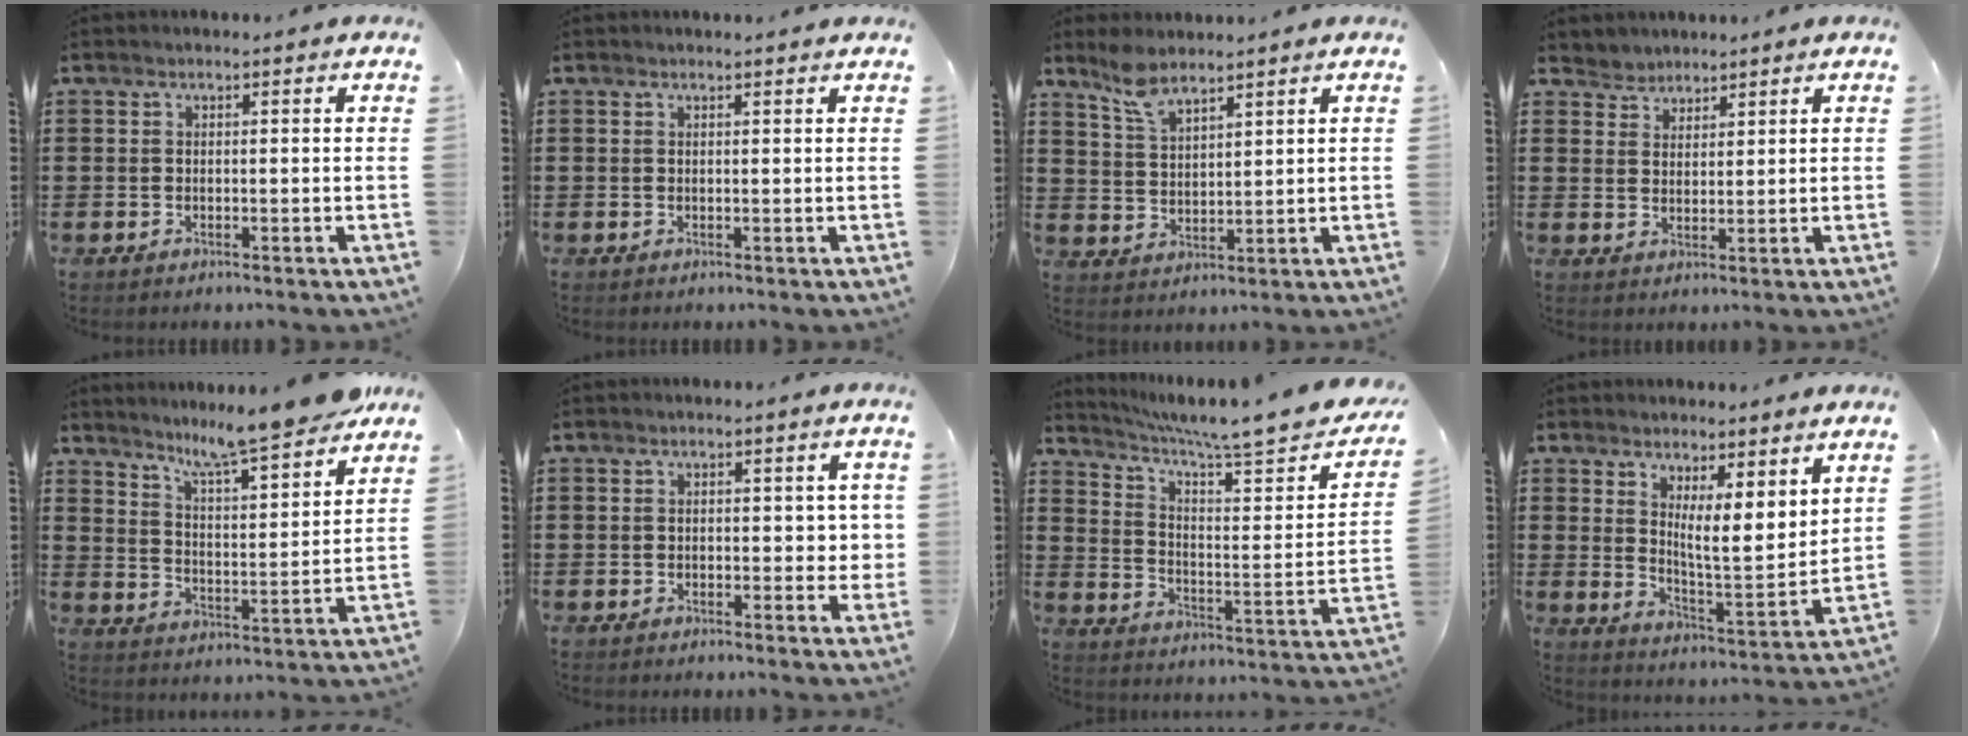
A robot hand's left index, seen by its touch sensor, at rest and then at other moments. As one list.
[{"total": 0.6, "force": [0.6, -0.1, 0.0], "torque": [-0.002, -0.001, 0.012]}, {"total": 5.6, "force": [4.7, 1.9, 2.5], "torque": [-0.063, -0.005, 0.087]}, {"total": 2.8, "force": [2.3, 1.2, -0.9], "torque": [0.005, 0.001, 0.045]}, {"total": 8.3, "force": [7.7, -1.0, 2.9], "torque": [-0.078, -0.056, 0.125]}, {"total": 2.8, "force": [0.3, 1.7, 2.3], "torque": [-0.030, 0.003, -0.001]}, {"total": 7.1, "force": [5.9, 0.1, 4.1], "torque": [-0.089, -0.047, 0.087]}, {"total": 5.1, "force": [4.2, 0.8, 2.9], "torque": [-0.057, -0.040, 0.067]}]